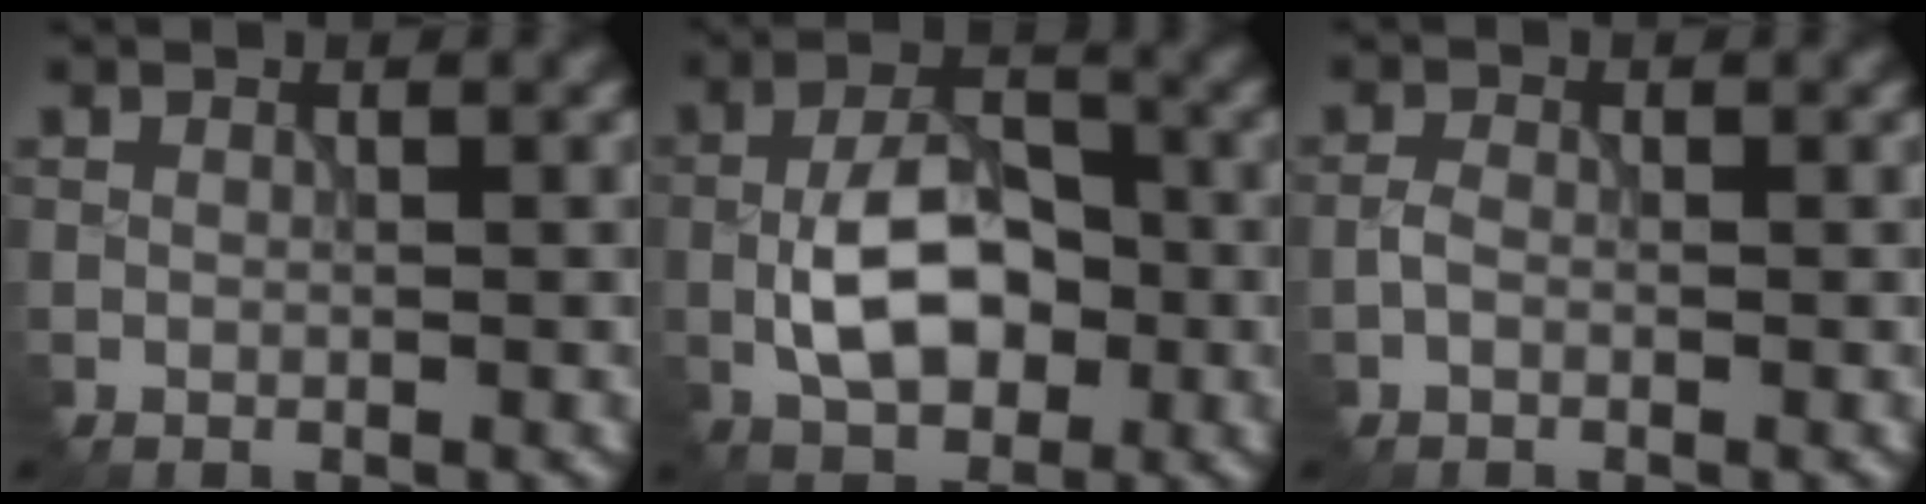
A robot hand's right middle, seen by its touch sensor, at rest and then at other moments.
{"total": 6.6, "force": [-1.6, 3.8, 5.1], "torque": [-0.098, 0.014, -0.036]}
{"total": 0.8, "force": [-0.5, 0.4, 0.5], "torque": [-0.017, 0.004, -0.016]}